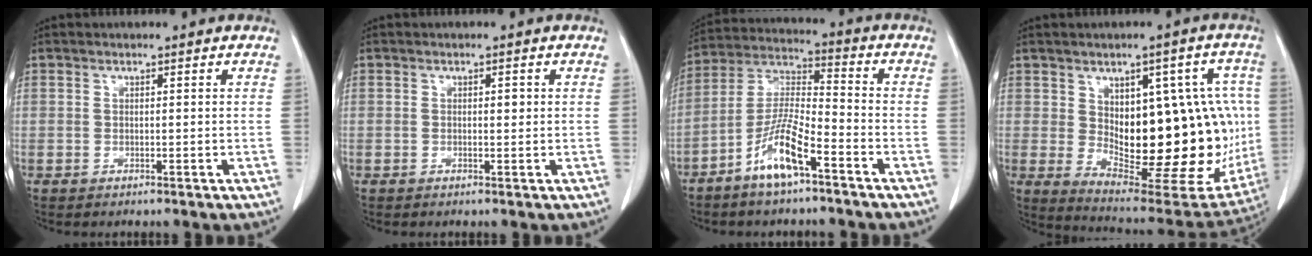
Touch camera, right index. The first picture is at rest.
{"total": 1.1, "force": [0.3, 0.5, 1.0], "torque": [-0.015, 0.001, 0.005]}
{"total": 10.2, "force": [-5.9, 1.8, 8.2], "torque": [-0.173, -0.003, -0.117]}
{"total": 22.4, "force": [0.6, 9.8, 20.2], "torque": [-0.244, 0.010, 0.036]}